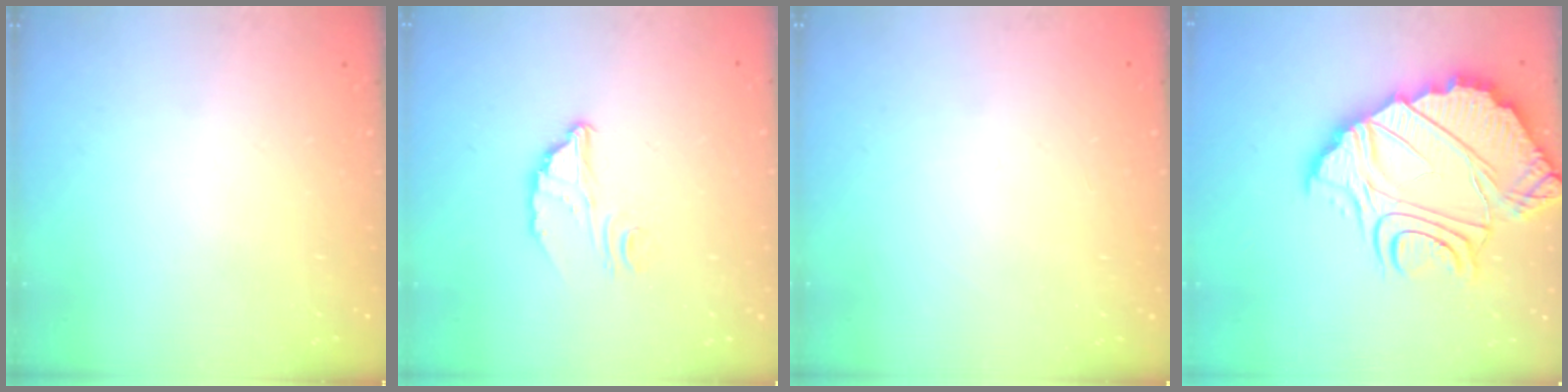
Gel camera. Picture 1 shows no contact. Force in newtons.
{"total": 3.2, "press": 3.2, "slide": 0.2}
{"total": 2.3, "press": 2.3, "slide": 0.1}
{"total": 17.1, "press": 17.1, "slide": 1.4}